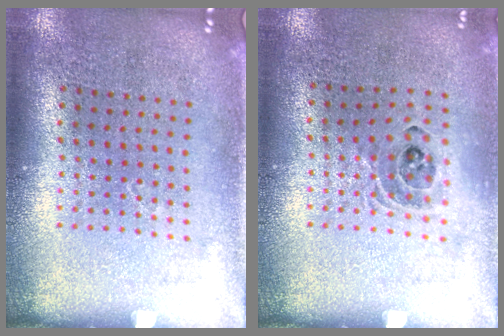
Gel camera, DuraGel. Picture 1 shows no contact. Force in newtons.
{"total": 0.9, "press": 0.9, "slide": 0.2}